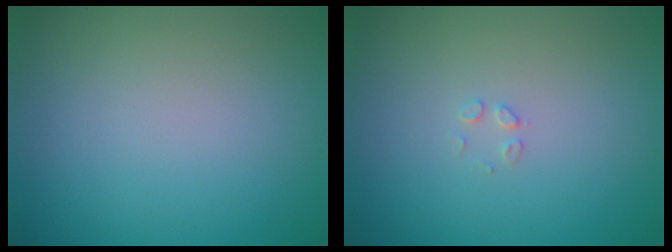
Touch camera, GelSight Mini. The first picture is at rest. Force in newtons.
{"total": 0.8, "press": 0.8, "slide": 0.0}